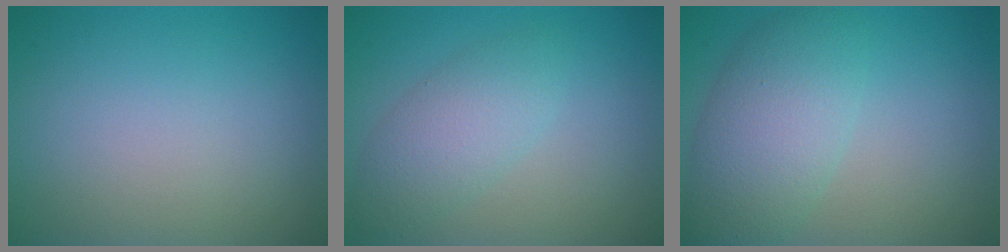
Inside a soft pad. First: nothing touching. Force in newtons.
{"total": 3.5, "press": 3.5, "slide": 0.1}
{"total": 5.7, "press": 5.7, "slide": 0.2}